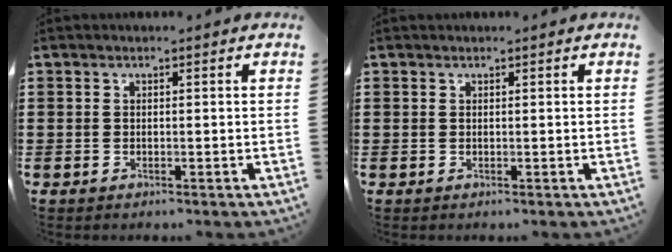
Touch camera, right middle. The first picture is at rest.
{"total": 0.0}